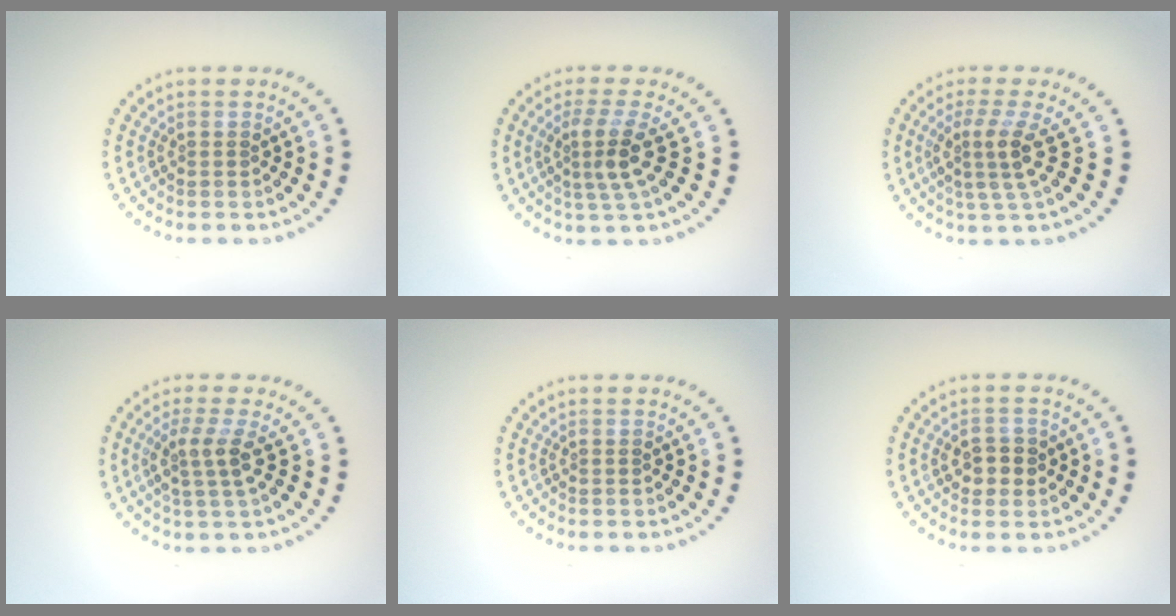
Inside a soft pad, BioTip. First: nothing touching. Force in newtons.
{"total": 3.0, "press": 2.3, "slide": 2.0}
{"total": 3.1, "press": 2.2, "slide": 2.2}
{"total": 2.7, "press": 2.0, "slide": 1.8}
{"total": 0.0}
{"total": 2.4, "press": 2.3, "slide": 0.5}